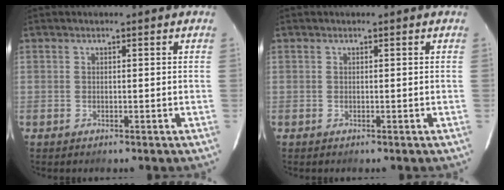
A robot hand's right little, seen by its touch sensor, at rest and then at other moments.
{"total": 0.0}